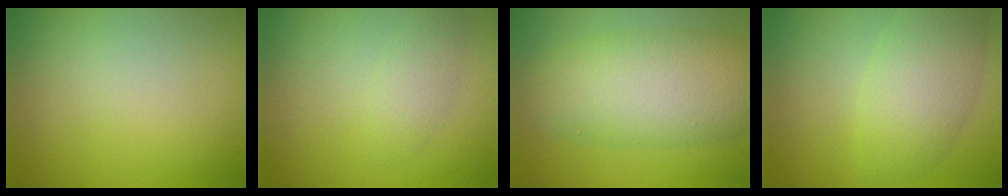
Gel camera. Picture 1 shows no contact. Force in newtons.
{"total": 1.7, "press": 1.7, "slide": 0.0}
{"total": 7.7, "press": 7.7, "slide": 0.2}
{"total": 5.1, "press": 5.1, "slide": 0.2}